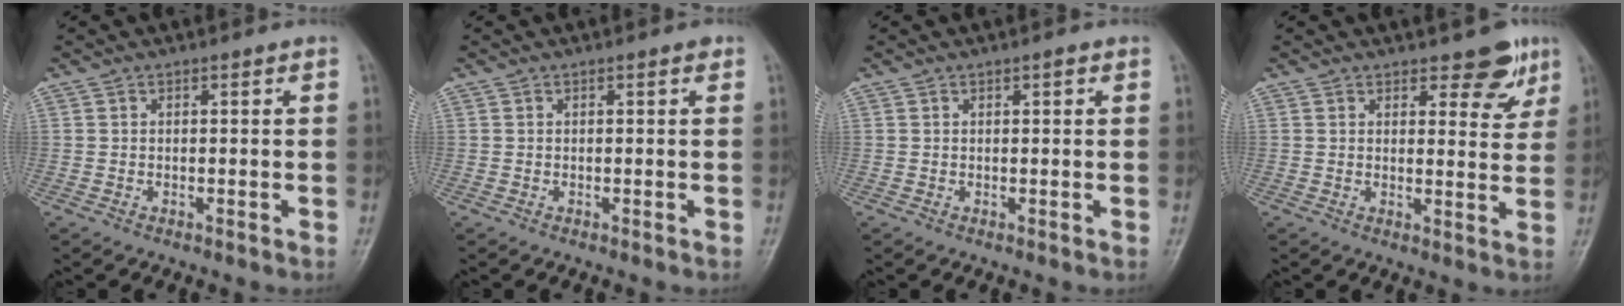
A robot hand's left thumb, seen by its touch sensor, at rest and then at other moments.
{"total": 0.6, "force": [0.3, 0.3, 0.4], "torque": [-0.005, 0.000, 0.001]}
{"total": 0.8, "force": [0.4, 0.4, 0.6], "torque": [-0.005, 0.000, 0.006]}
{"total": 6.1, "force": [4.2, 2.8, 3.4], "torque": [-0.012, -0.026, 0.053]}